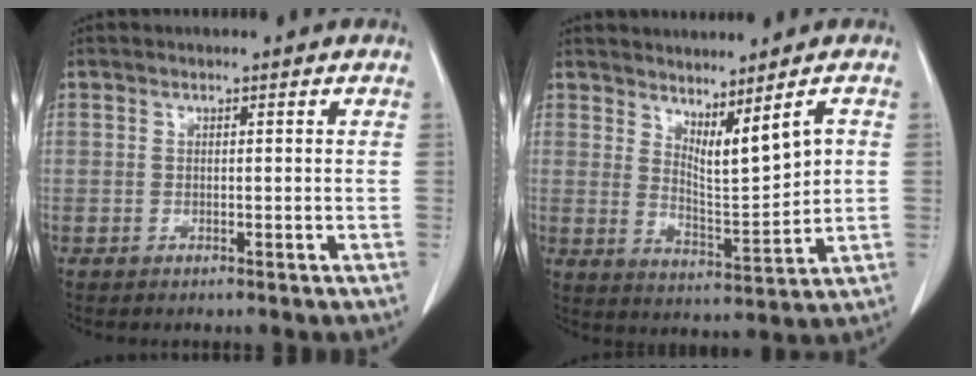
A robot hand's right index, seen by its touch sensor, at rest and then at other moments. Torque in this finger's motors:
{"motor_torque": [0.13, 0.12, 0.21, 0.05]}